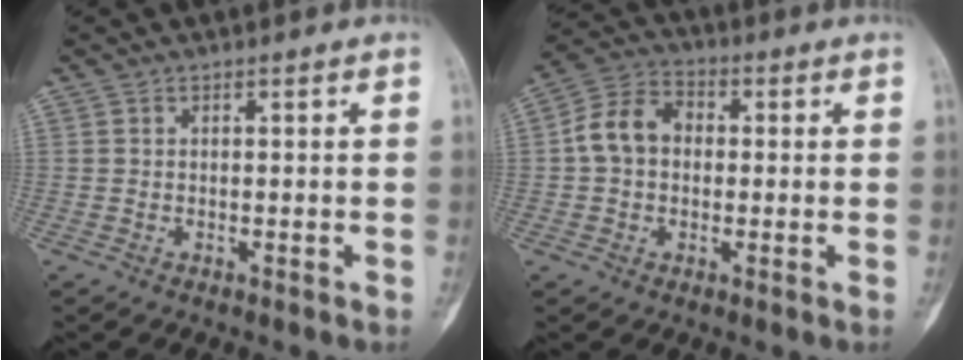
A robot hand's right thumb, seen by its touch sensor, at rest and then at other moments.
{"total": 8.7, "force": [0.3, 6.7, 5.5], "torque": [-0.091, 0.028, -0.007]}